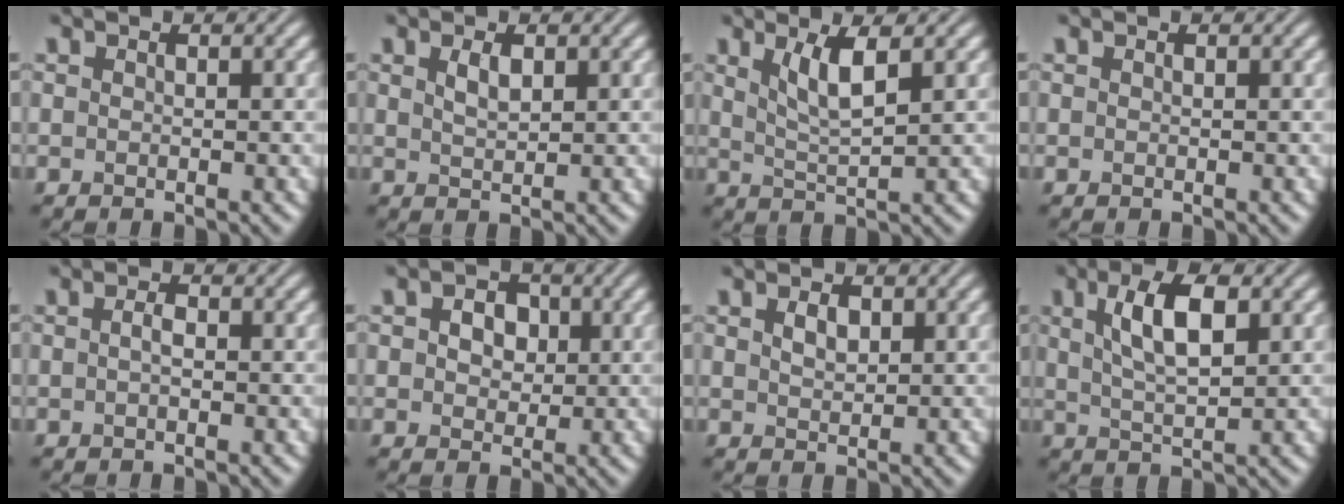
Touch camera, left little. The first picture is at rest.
{"total": 1.6, "force": [0.8, 0.7, 1.2], "torque": [-0.027, 0.000, 0.018]}
{"total": 3.3, "force": [1.5, 0.7, 2.8], "torque": [-0.057, -0.005, 0.034]}
{"total": 0.0}
{"total": 1.0, "force": [-0.1, 0.4, 0.9], "torque": [-0.021, 0.001, -0.003]}
{"total": 3.8, "force": [1.1, 2.8, 2.4], "torque": [-0.033, 0.014, -0.004]}
{"total": 1.6, "force": [0.7, 1.0, 1.1], "torque": [-0.021, 0.001, 0.014]}
{"total": 5.4, "force": [1.8, 2.0, 4.7], "torque": [-0.090, 0.005, 0.032]}